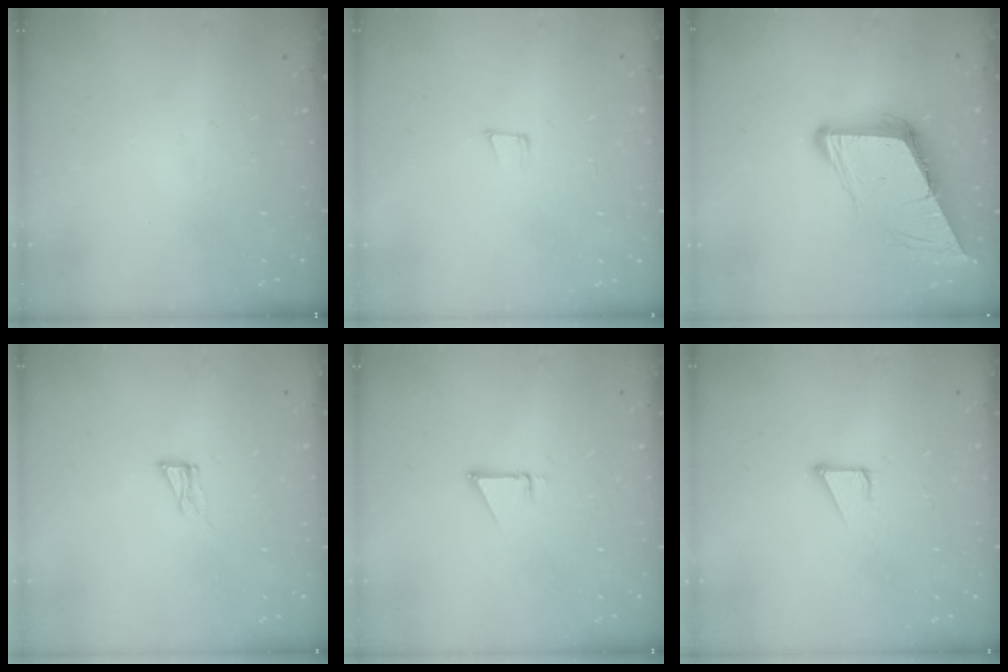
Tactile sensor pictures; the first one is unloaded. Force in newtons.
{"total": 5.9, "press": 5.2, "slide": 2.8}
{"total": 9.1, "press": 9.1, "slide": 0.4}
{"total": 4.3, "press": 4.2, "slide": 0.3}
{"total": 1.4, "press": 1.4, "slide": 0.0}
{"total": 3.2, "press": 3.2, "slide": 0.2}